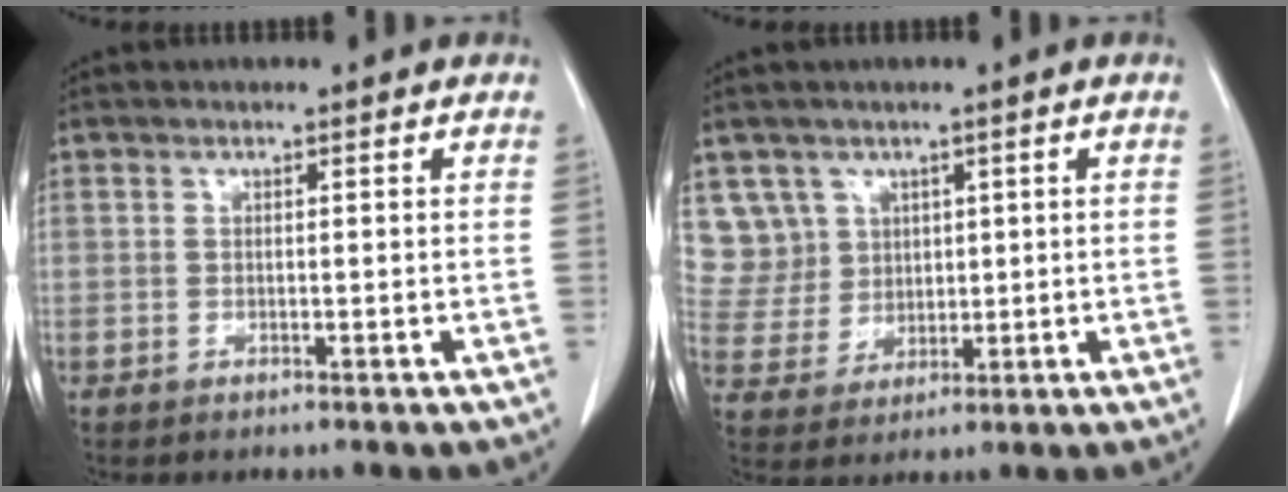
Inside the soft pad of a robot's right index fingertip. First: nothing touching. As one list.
[{"total": 7.2, "force": [3.7, 6.2, -0.3], "torque": [0.007, 0.017, 0.087]}]